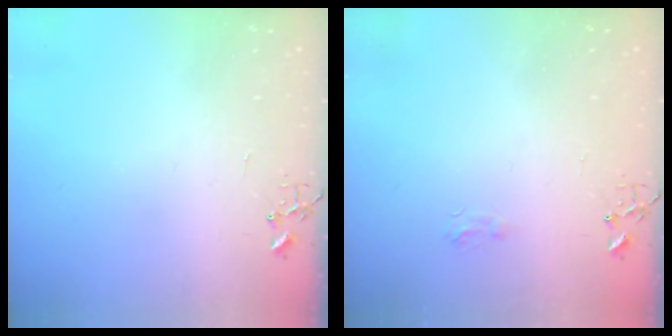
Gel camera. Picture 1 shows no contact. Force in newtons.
{"total": 5.5, "press": 5.4, "slide": 0.8}